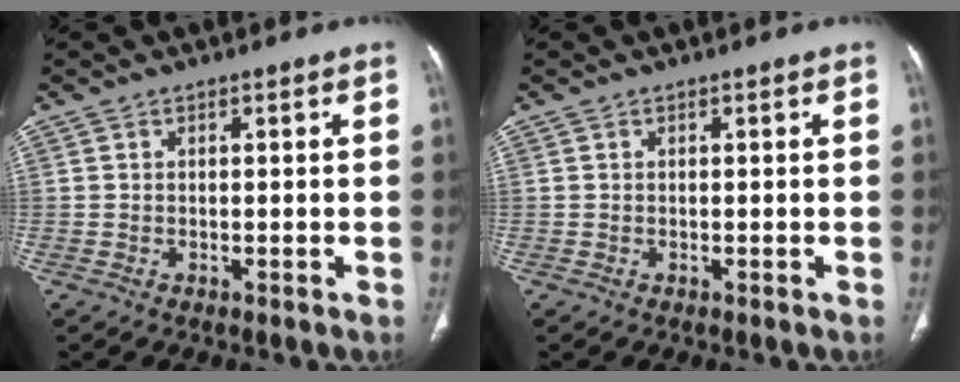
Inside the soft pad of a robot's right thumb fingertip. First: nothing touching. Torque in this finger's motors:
{"motor_torque": [0.04, 0.02, 0.01, 0.01, 0.00]}